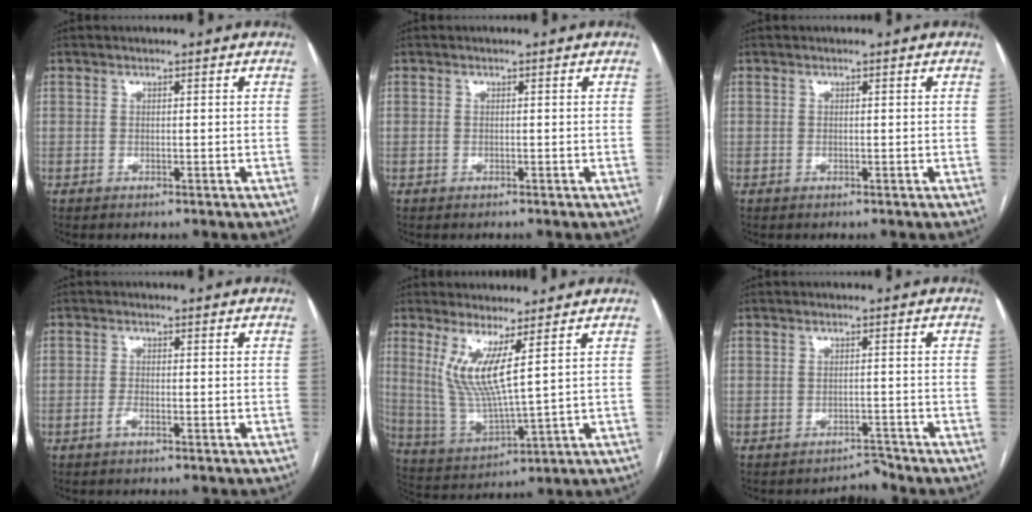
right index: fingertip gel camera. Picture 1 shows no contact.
{"total": 0.0}
{"total": 0.0}
{"total": 1.5, "force": [-0.8, 0.4, 1.2], "torque": [-0.027, -0.001, -0.015]}
{"total": 8.8, "force": [3.6, 0.3, 8.0], "torque": [-0.174, -0.022, 0.079]}
{"total": 1.8, "force": [-1.7, 0.1, -0.5], "torque": [0.013, -0.005, -0.021]}